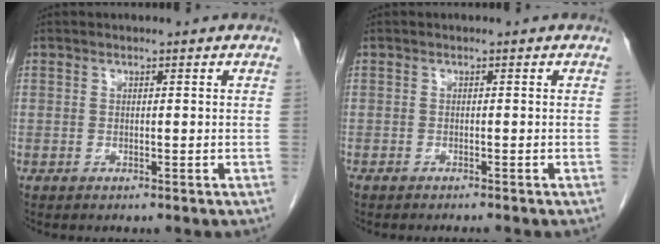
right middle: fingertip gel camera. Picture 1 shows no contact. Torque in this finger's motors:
{"motor_torque": [-0.02, 0.08, -0.01, 0.00]}